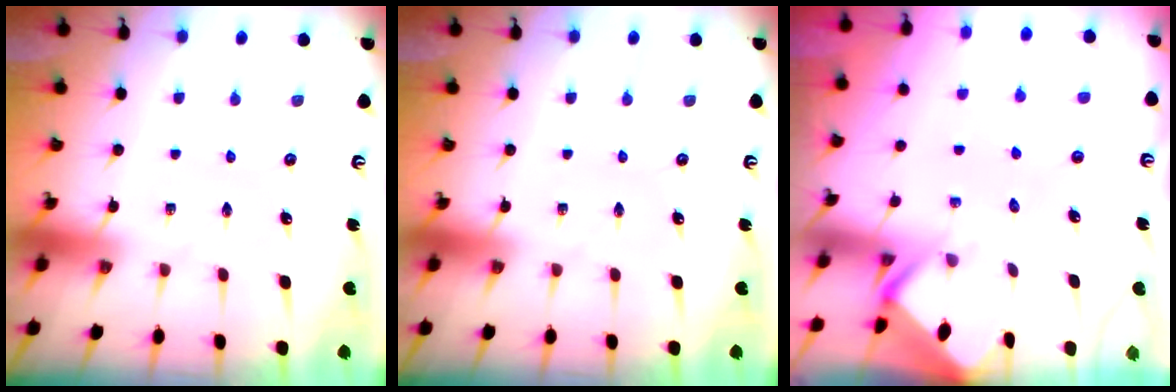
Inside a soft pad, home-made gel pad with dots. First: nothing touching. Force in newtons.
{"total": 0.0}
{"total": 2.7, "press": 2.7, "slide": 0.2}